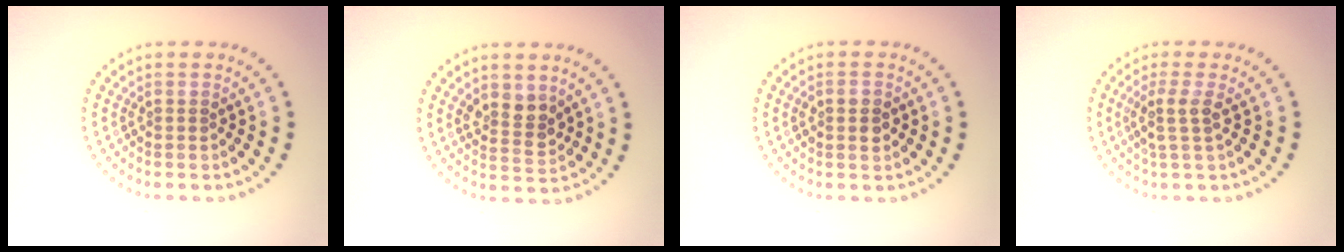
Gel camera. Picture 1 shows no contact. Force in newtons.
{"total": 2.6, "press": 2.4, "slide": 1.0}
{"total": 1.8, "press": 1.8, "slide": 0.1}
{"total": 2.2, "press": 1.7, "slide": 1.4}